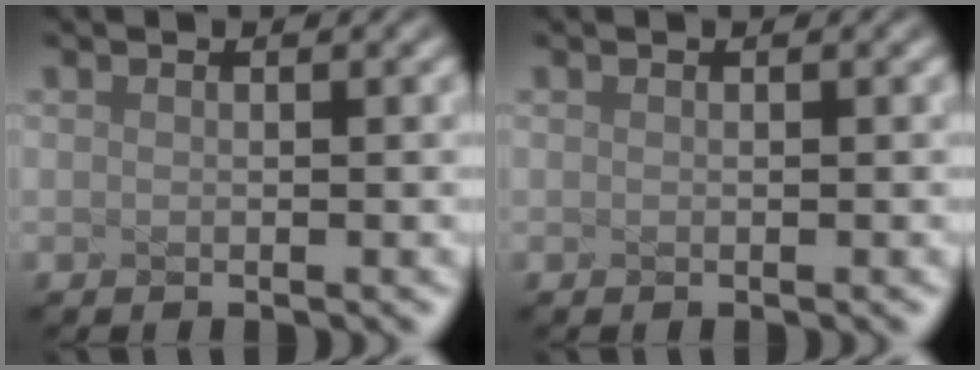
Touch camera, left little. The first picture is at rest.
{"total": 0.0}